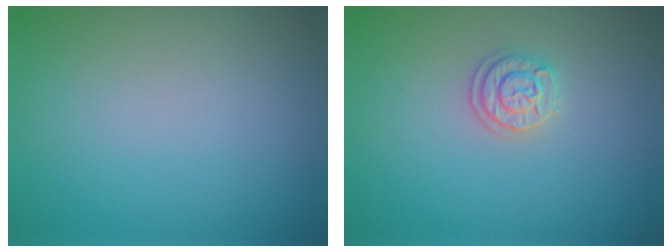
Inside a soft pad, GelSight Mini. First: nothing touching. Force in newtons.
{"total": 2.1, "press": 2.0, "slide": 0.6}